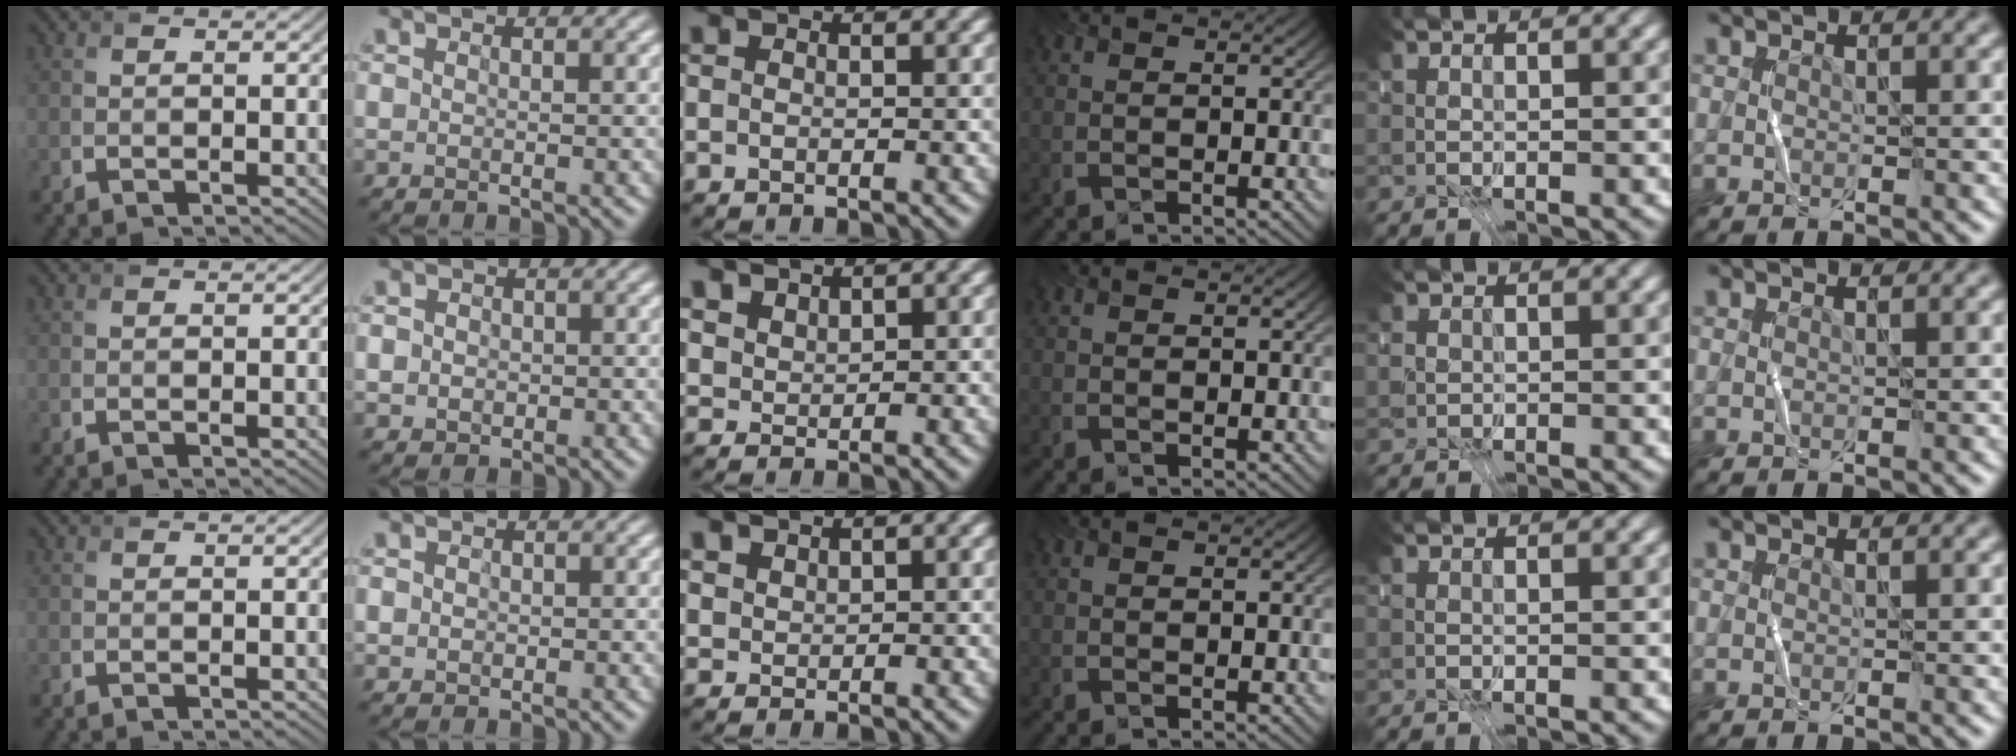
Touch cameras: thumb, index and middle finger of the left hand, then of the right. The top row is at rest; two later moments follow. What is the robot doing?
{"motion": "fold", "object": "receipt paper"}